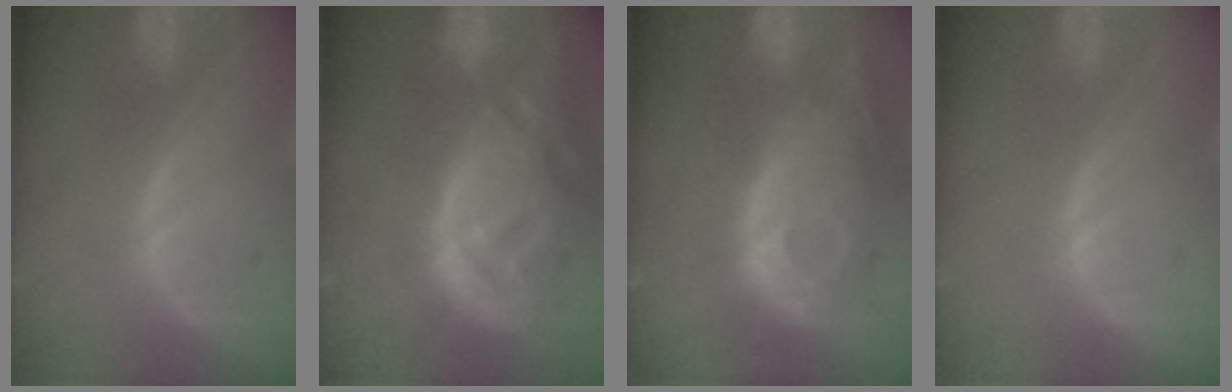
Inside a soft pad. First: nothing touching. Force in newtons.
{"total": 13.8, "press": 12.0, "slide": 6.9}
{"total": 11.8, "press": 10.6, "slide": 5.1}
{"total": 0.0}